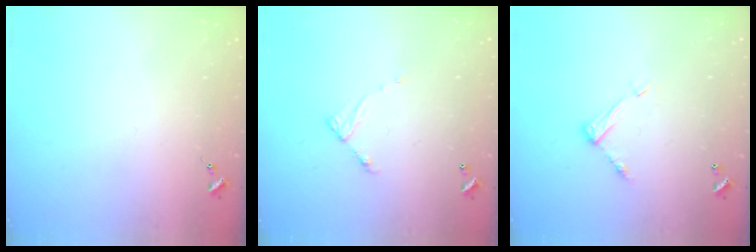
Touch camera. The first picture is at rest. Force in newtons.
{"total": 6.1, "press": 6.1, "slide": 0.5}
{"total": 7.9, "press": 7.9, "slide": 0.3}